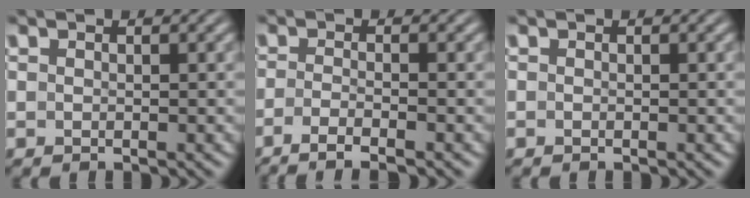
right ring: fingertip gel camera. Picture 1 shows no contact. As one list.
[{"total": 4.0, "force": [-3.2, 0.5, 2.3], "torque": [-0.044, -0.012, -0.045]}, {"total": 0.0}]